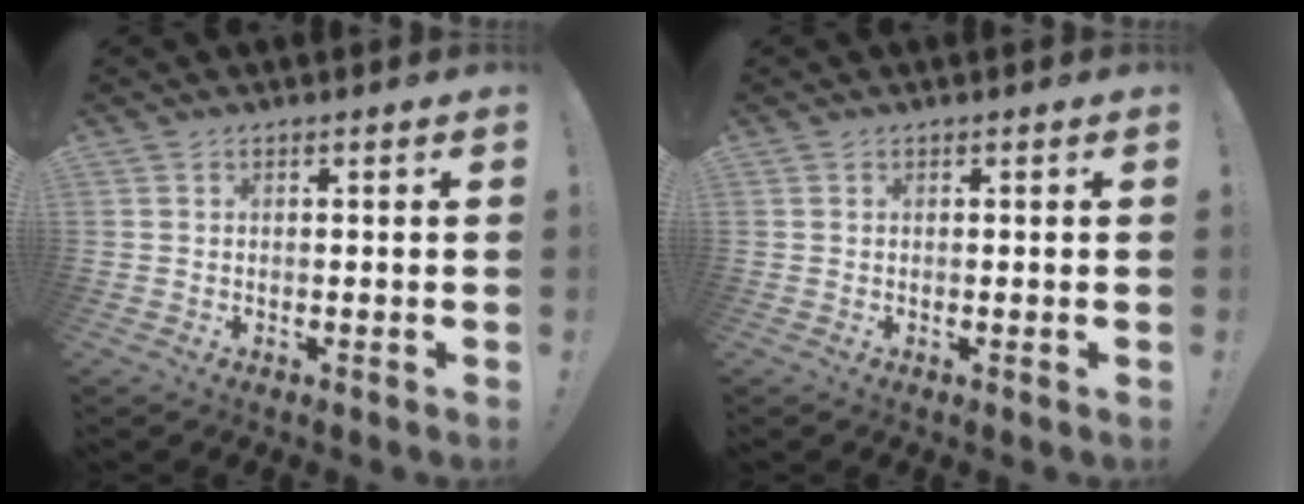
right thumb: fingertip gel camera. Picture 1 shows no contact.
{"total": 0.0}